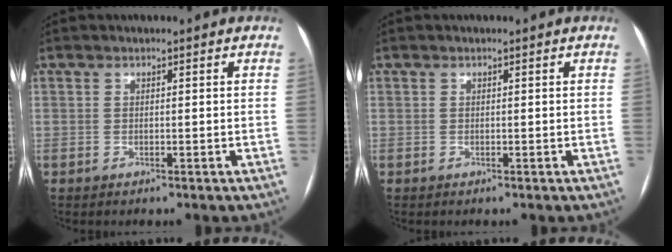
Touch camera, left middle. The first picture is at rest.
{"total": 0.0}